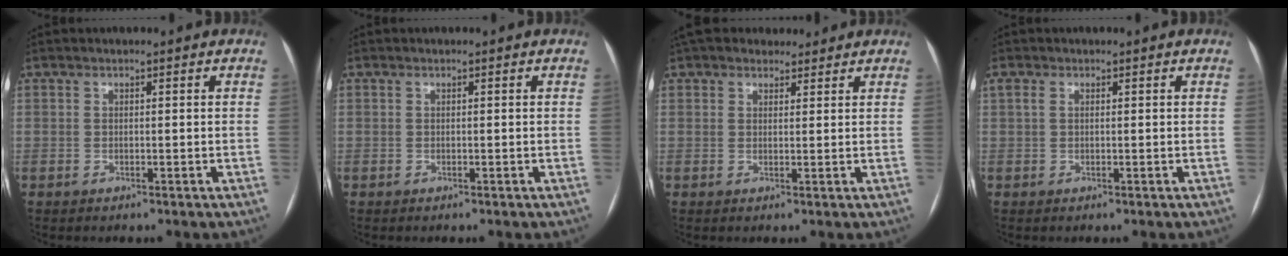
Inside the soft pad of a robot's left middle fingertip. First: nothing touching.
{"total": 0.0}
{"total": 6.4, "force": [5.3, 3.1, 1.6], "torque": [-0.020, 0.033, 0.081]}
{"total": 1.5, "force": [0.6, 0.8, 1.1], "torque": [-0.036, 0.021, 0.018]}